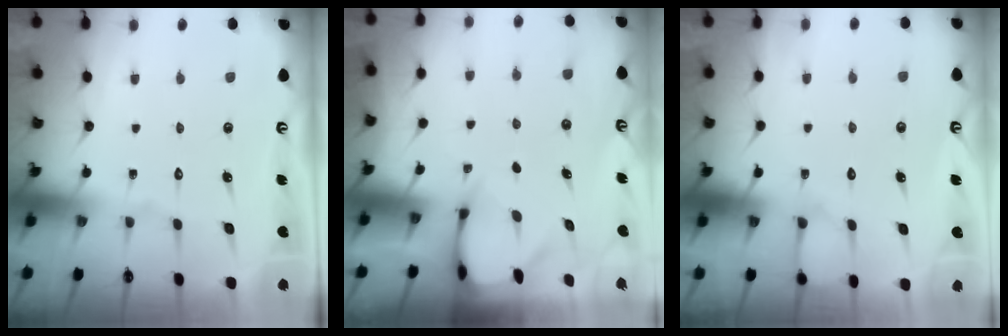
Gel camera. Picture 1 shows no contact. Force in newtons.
{"total": 2.3, "press": 2.3, "slide": 0.1}
{"total": 4.6, "press": 4.6, "slide": 0.5}